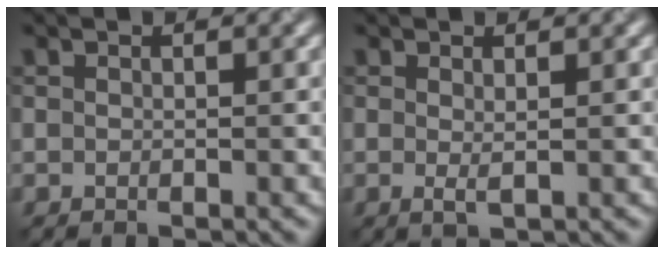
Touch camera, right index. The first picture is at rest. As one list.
[{"total": 0.9, "force": [0.2, 0.2, 0.9], "torque": [-0.017, -0.005, 0.003]}]